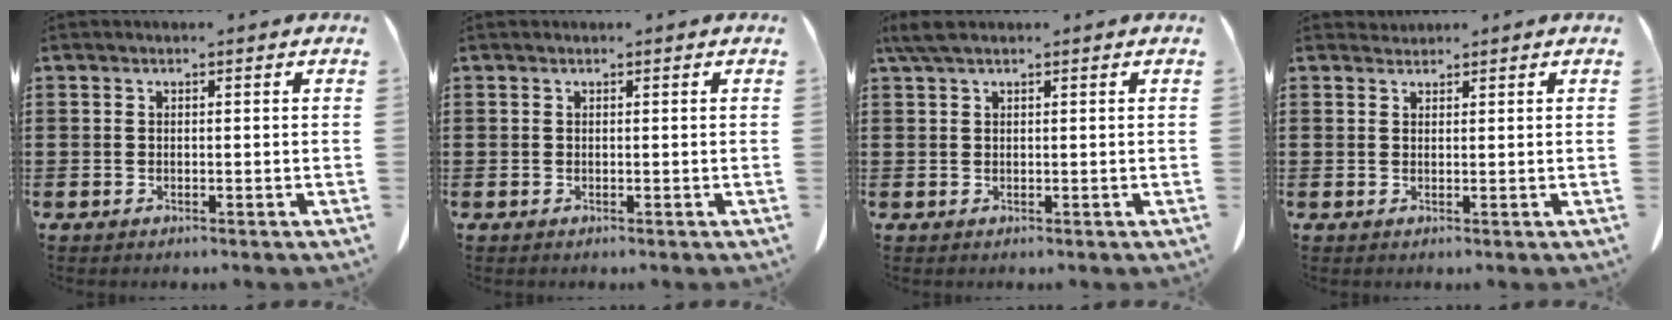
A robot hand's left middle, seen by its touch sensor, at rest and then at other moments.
{"total": 0.0}
{"total": 2.3, "force": [1.4, 0.6, 1.7], "torque": [-0.036, 0.003, 0.025]}
{"total": 1.1, "force": [1.0, 0.3, 0.0], "torque": [-0.003, 0.001, 0.021]}